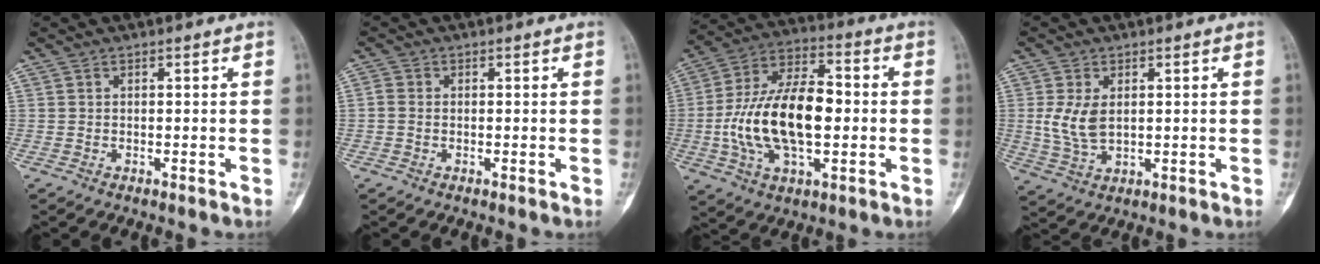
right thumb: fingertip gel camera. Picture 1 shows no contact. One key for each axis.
{"total": 1.5, "fx": -0.1, "fy": 1.3, "fz": 0.9, "tx": -0.015, "ty": 0.002, "tz": -0.003}
{"total": 19.7, "fx": -1.6, "fy": 10.3, "fz": 16.8, "tx": -0.312, "ty": 0.026, "tz": -0.027}
{"total": 6.7, "fx": 1.0, "fy": 4.0, "fz": 5.2, "tx": -0.105, "ty": -0.006, "tz": 0.028}